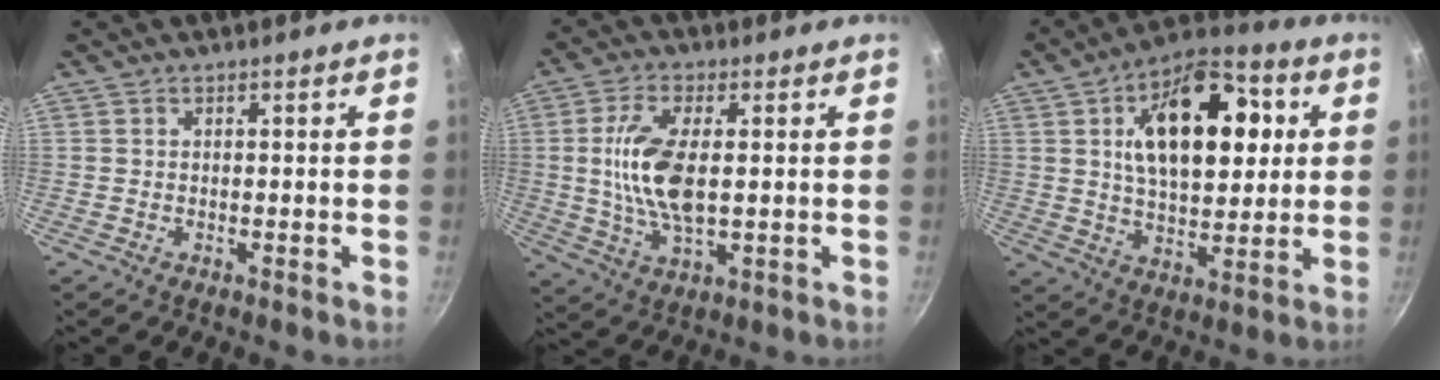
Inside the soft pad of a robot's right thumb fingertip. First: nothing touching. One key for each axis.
{"total": 12.0, "fx": 0.8, "fy": 5.4, "fz": 10.7, "tx": -0.221, "ty": -0.008, "tz": 0.021}
{"total": 20.5, "fx": 5.1, "fy": 11.0, "fz": 16.5, "tx": -0.219, "ty": 0.006, "tz": 0.075}